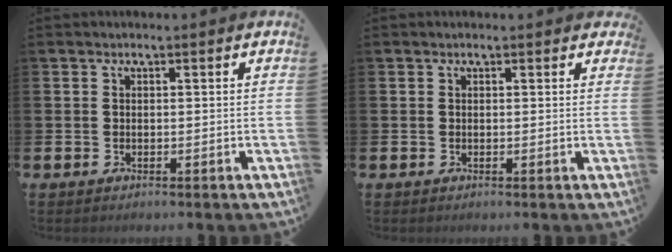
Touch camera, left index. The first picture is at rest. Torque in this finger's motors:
{"motor_torque": [0.85, -1.29, -0.02, 0.00]}